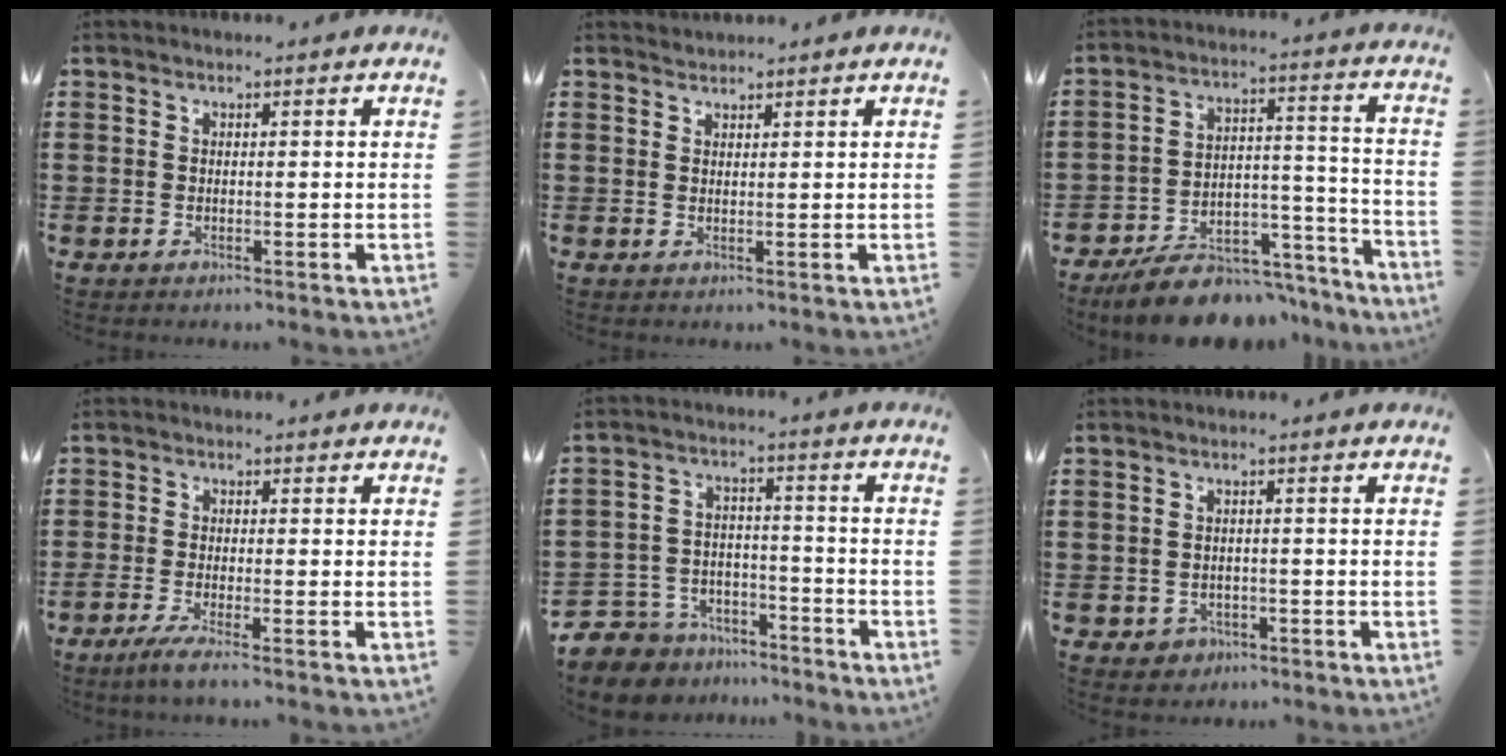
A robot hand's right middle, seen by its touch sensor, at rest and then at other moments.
{"total": 1.0, "force": [1.0, 0.2, -0.3], "torque": [0.003, -0.001, 0.020]}
{"total": 8.8, "force": [-7.7, 3.2, 2.7], "torque": [-0.036, 0.040, -0.142]}
{"total": 2.7, "force": [-1.8, -0.1, 1.9], "torque": [-0.046, -0.008, -0.037]}
{"total": 7.3, "force": [-6.9, 2.3, 0.2], "torque": [-0.028, 0.016, -0.143]}
{"total": 1.6, "force": [-1.1, 1.1, 0.0], "torque": [-0.007, 0.002, -0.027]}